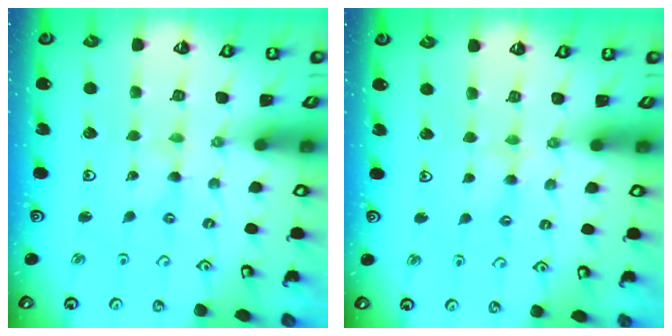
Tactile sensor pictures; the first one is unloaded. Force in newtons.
{"total": 2.4, "press": 2.4, "slide": 0.5}